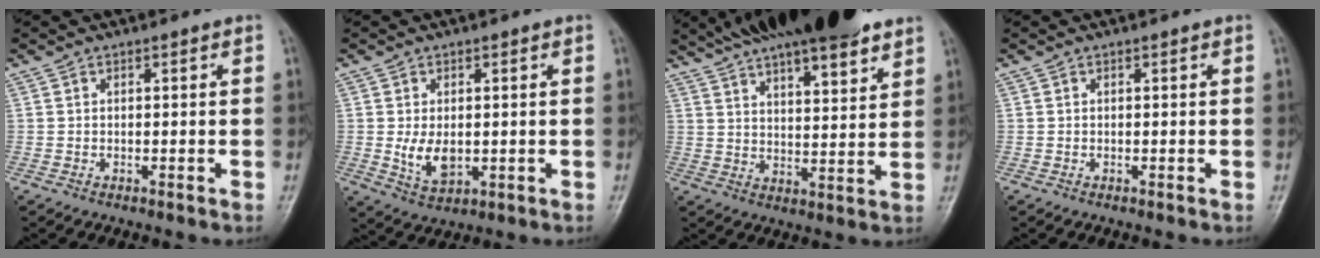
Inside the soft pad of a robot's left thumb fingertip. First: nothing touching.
{"total": 5.8, "force": [-0.2, 3.7, 4.4], "torque": [-0.065, -0.012, 0.008]}
{"total": 19.3, "force": [13.9, 5.6, 12.2], "torque": [-0.171, -0.028, 0.220]}
{"total": 0.0}